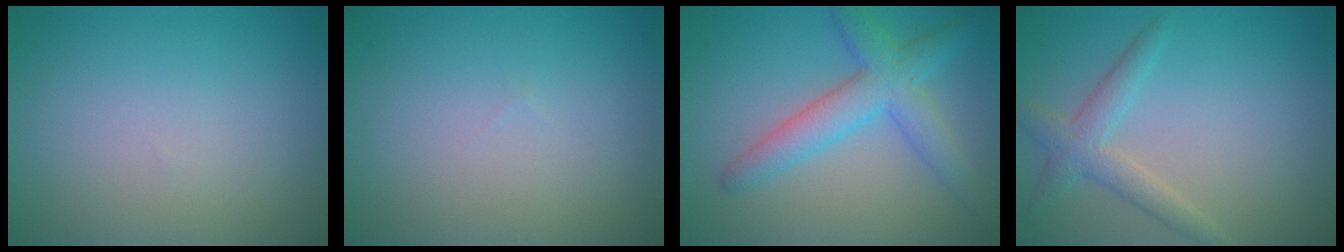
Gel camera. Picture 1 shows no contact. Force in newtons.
{"total": 0.0}
{"total": 4.9, "press": 4.9, "slide": 0.3}
{"total": 2.8, "press": 2.7, "slide": 0.2}